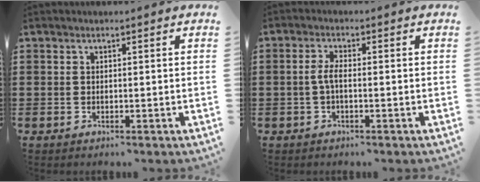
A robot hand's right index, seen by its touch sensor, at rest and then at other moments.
{"total": 2.8, "force": [-0.7, 0.8, 2.6], "torque": [-0.069, -0.005, -0.021]}